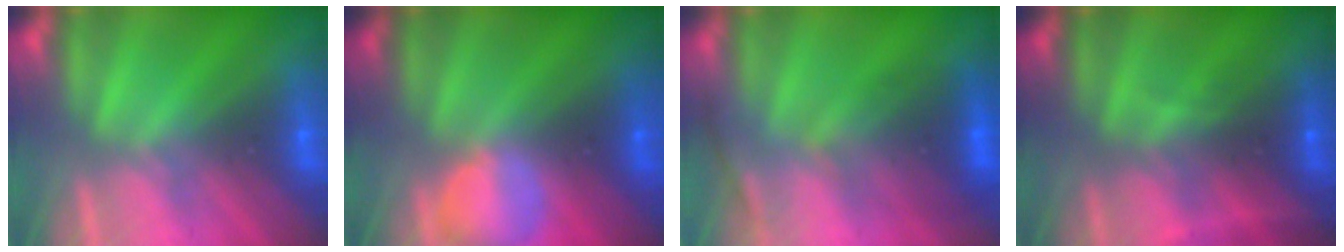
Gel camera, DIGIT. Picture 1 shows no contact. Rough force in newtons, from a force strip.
{"total": 2.4}
{"total": 2.7}
{"total": 2.4}